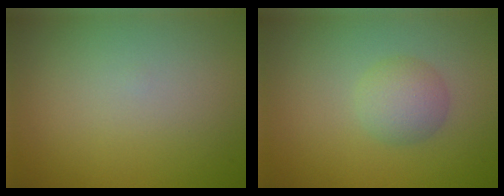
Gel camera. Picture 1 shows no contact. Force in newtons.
{"total": 2.5, "press": 2.5, "slide": 0.0}